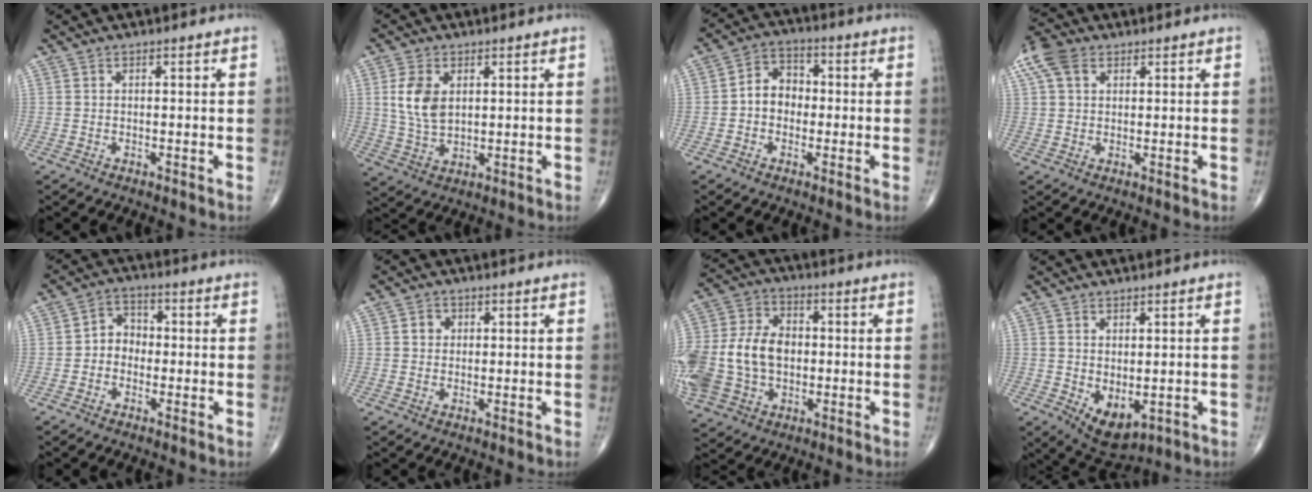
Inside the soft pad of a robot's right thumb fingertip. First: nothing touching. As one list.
[{"total": 7.8, "force": [2.0, 4.8, 5.8], "torque": [-0.110, -0.008, 0.045]}, {"total": 6.7, "force": [-0.6, 5.4, 3.9], "torque": [-0.039, 0.026, -0.026]}, {"total": 7.3, "force": [3.3, 4.9, 4.4], "torque": [-0.096, 0.017, 0.060]}, {"total": 4.9, "force": [-0.9, 4.1, 2.5], "torque": [-0.016, 0.022, -0.031]}, {"total": 2.2, "force": [0.4, 2.0, 0.8], "torque": [-0.001, 0.002, 0.004]}, {"total": 24.5, "force": [-1.9, 18.4, 16.1], "torque": [-0.389, 0.028, -0.022]}, {"total": 6.7, "force": [-1.0, 3.8, 5.4], "torque": [-0.071, -0.009, 0.005]}]